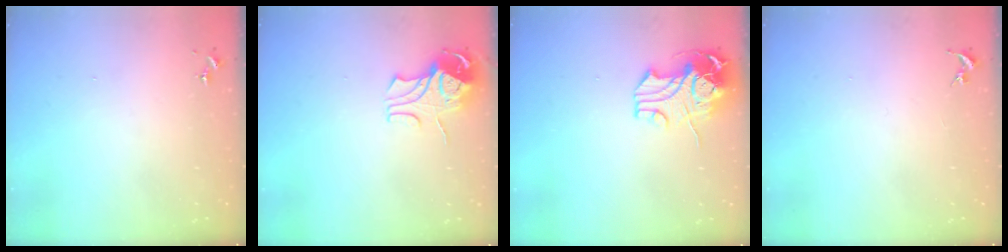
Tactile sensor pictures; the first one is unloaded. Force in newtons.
{"total": 8.9, "press": 8.9, "slide": 0.9}
{"total": 12.2, "press": 12.0, "slide": 2.1}
{"total": 0.0}